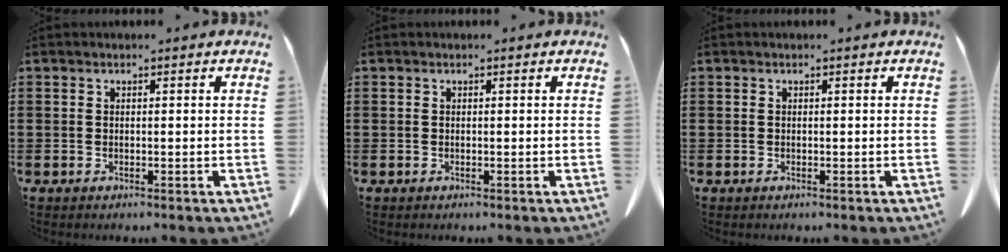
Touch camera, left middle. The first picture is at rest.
{"total": 0.0}
{"total": 0.0}